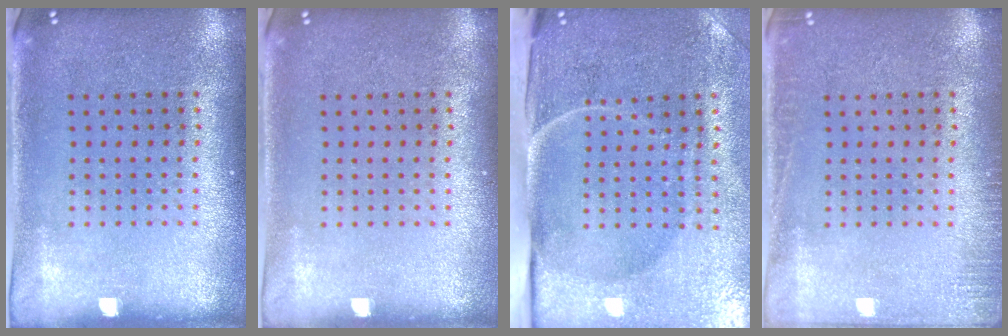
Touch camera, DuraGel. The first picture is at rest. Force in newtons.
{"total": 0.0}
{"total": 4.9, "press": 4.0, "slide": 3.0}
{"total": 1.4, "press": 1.4, "slide": 0.4}